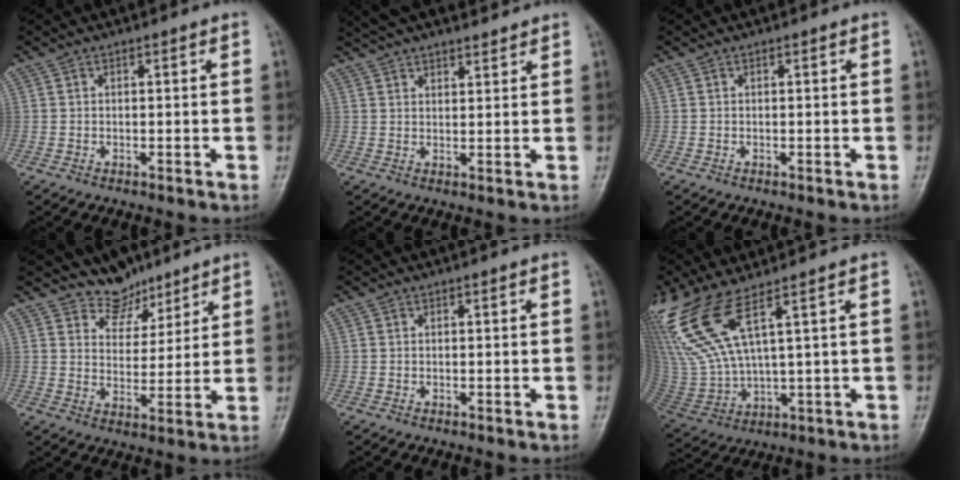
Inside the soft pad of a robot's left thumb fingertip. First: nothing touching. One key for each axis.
{"total": 9.8, "fx": 8.3, "fy": 2.8, "fz": 4.3, "tx": -0.048, "ty": 0.006, "tz": 0.139}
{"total": 0.0}
{"total": 6.6, "fx": 5.5, "fy": 3.6, "fz": 0.5, "tx": 0.024, "ty": -0.046, "tz": 0.102}
{"total": 0.0}
{"total": 14.6, "fx": 8.3, "fy": 3.3, "fz": 11.5, "tx": -0.281, "ty": -0.032, "tz": 0.183}